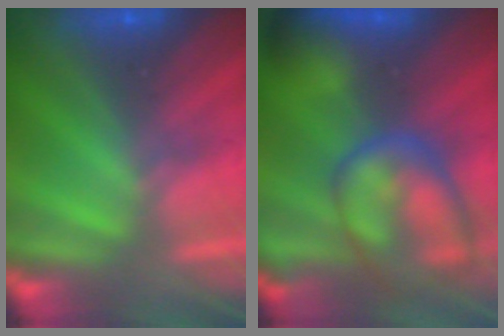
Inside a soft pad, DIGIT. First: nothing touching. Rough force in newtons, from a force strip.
{"total": 7.0}